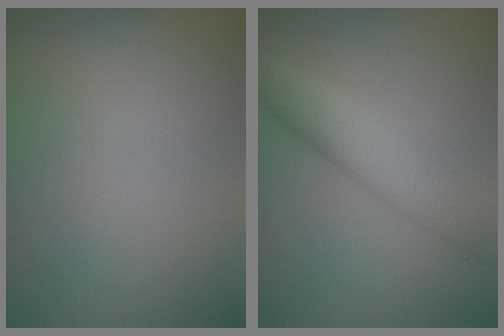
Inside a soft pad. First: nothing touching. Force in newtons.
{"total": 6.0, "press": 6.0, "slide": 0.0}